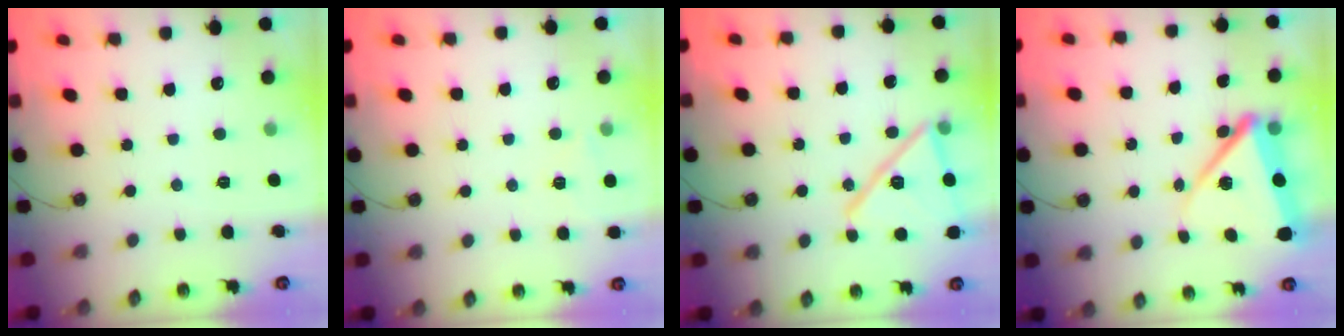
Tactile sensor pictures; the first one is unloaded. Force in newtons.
{"total": 3.9, "press": 2.8, "slide": 2.8}
{"total": 18.3, "press": 18.3, "slide": 1.8}
{"total": 11.9, "press": 11.8, "slide": 1.4}